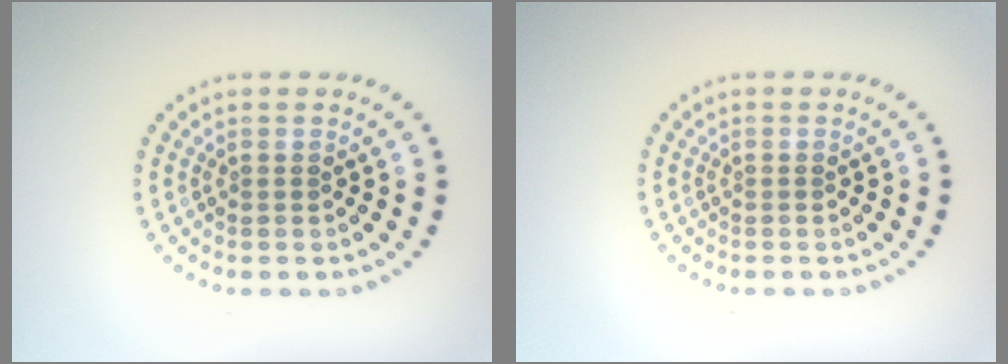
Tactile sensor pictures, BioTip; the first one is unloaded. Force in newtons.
{"total": 0.0}